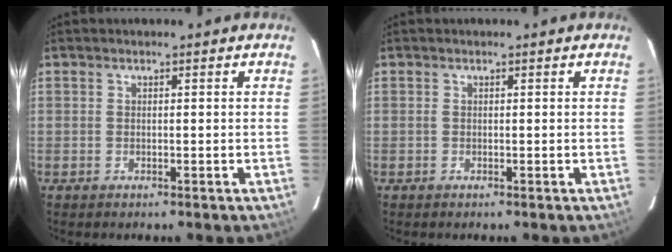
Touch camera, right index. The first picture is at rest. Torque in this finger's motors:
{"motor_torque": [0.14, 0.02, 0.05, 0.02]}